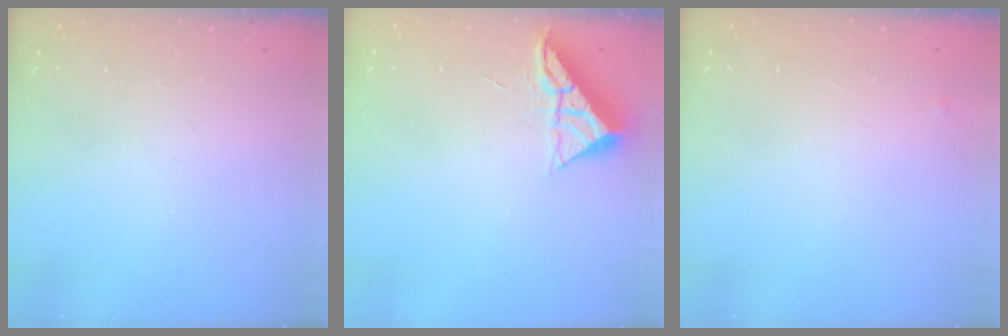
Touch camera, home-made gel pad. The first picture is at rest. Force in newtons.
{"total": 6.9, "press": 6.9, "slide": 0.5}
{"total": 2.5, "press": 2.4, "slide": 0.4}